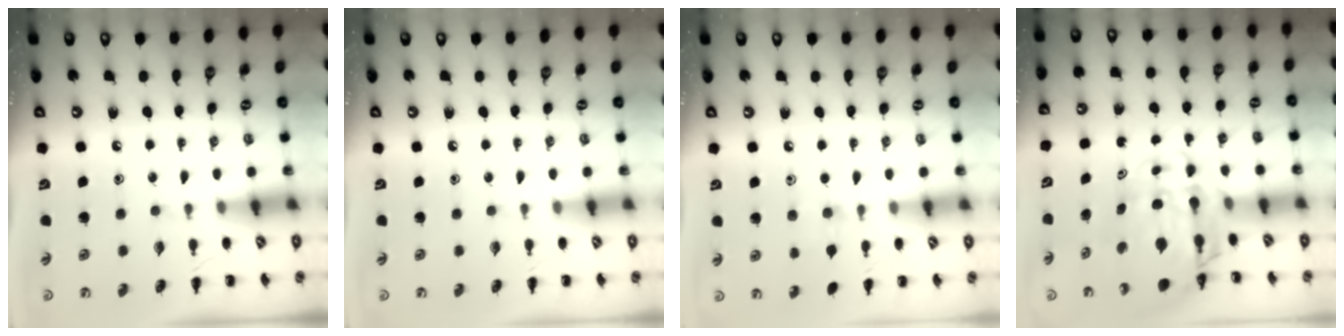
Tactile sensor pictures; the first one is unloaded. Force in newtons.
{"total": 0.0}
{"total": 5.1, "press": 4.7, "slide": 2.0}
{"total": 9.5, "press": 9.1, "slide": 2.8}